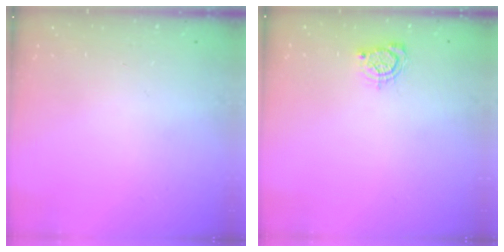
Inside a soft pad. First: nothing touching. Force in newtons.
{"total": 4.7, "press": 4.7, "slide": 0.5}